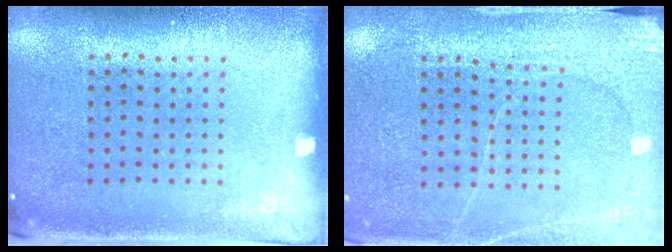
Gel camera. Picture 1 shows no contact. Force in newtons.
{"total": 2.7, "press": 2.7, "slide": 0.4}